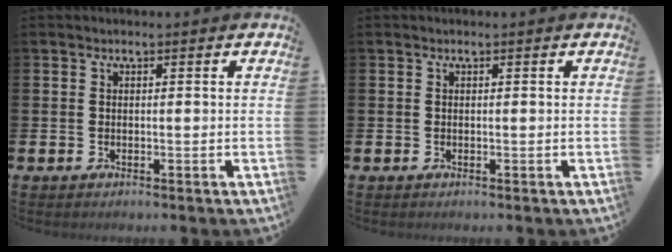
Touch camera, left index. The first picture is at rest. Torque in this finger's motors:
{"motor_torque": [-0.07, 0.01, 0.01, 0.01]}